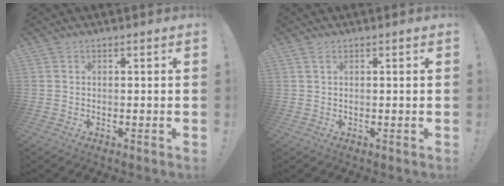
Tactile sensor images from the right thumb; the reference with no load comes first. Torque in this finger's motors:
{"motor_torque": [-0.02, -0.03, -0.12, 0.47, -0.07]}